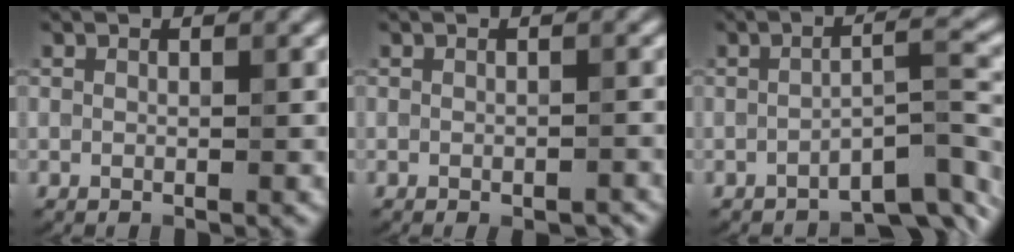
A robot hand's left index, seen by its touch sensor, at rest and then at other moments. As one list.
[{"total": 1.1, "force": [-0.9, 0.2, 0.5], "torque": [-0.010, -0.002, -0.010]}, {"total": 5.7, "force": [-4.1, 0.9, 3.8], "torque": [-0.051, 0.011, -0.066]}]